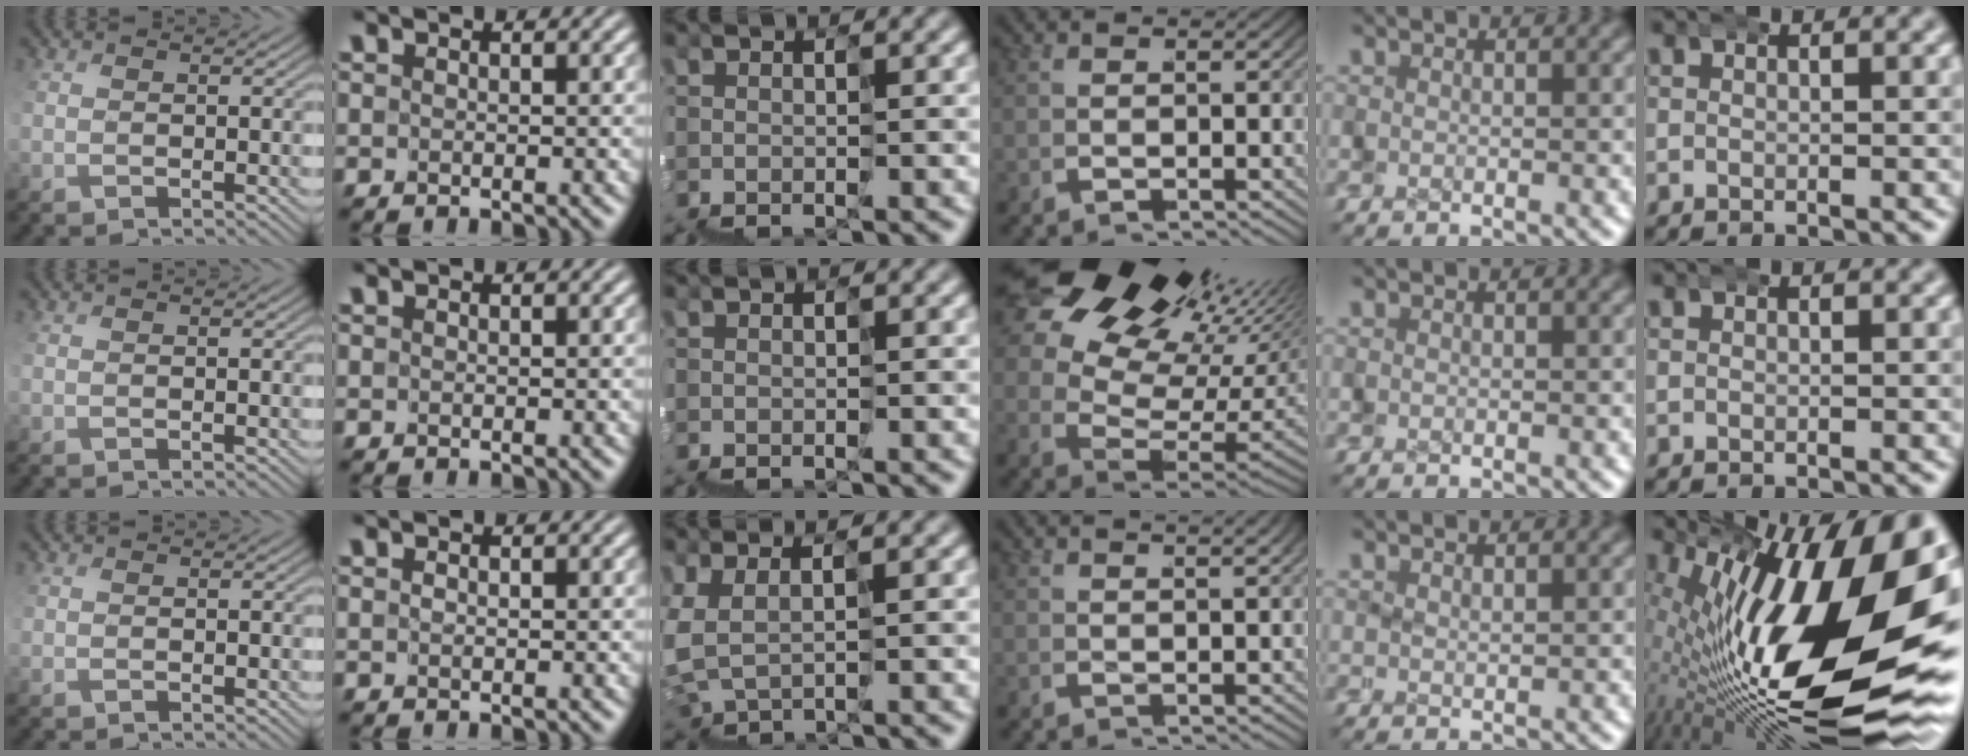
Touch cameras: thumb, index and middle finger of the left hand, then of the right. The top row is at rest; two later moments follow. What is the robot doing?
{"motion": "wrap", "object": "ethernet cable"}